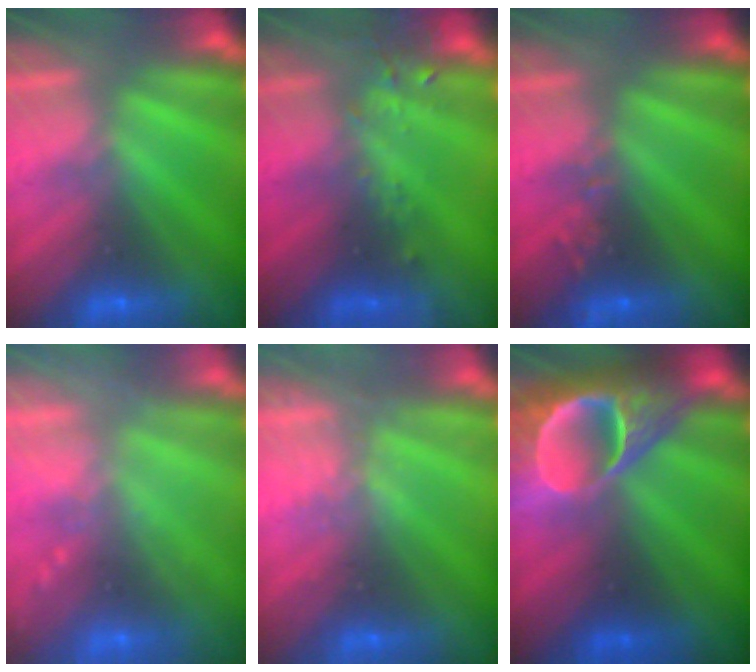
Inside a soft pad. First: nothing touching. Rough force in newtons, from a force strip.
{"total": 8.6}
{"total": 2.4}
{"total": 2.4}
{"total": 2.2}
{"total": 9.8}